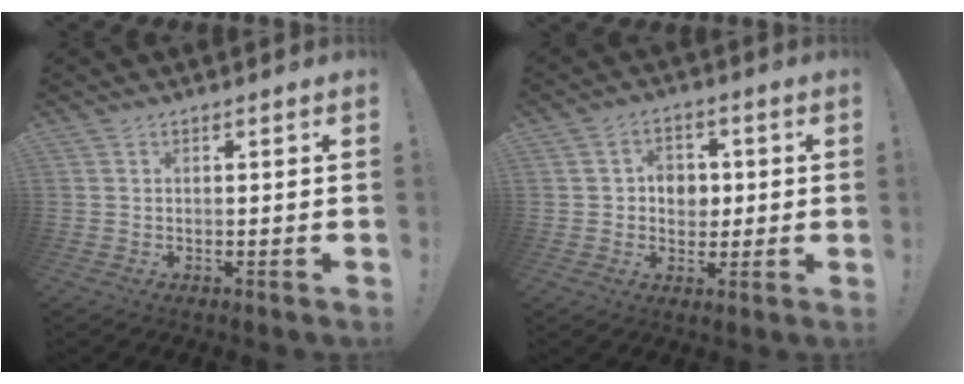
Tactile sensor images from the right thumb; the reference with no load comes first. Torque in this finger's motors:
{"motor_torque": [0.88, 0.88, -0.08, 0.07, -0.05]}